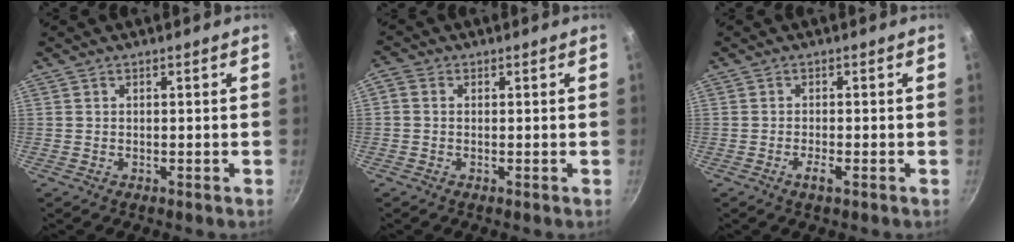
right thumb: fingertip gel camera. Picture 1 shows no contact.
{"total": 2.1, "force": [0.0, 1.7, 1.2], "torque": [-0.030, 0.010, -0.010]}
{"total": 2.0, "force": [-0.9, 0.3, 1.7], "torque": [-0.036, 0.004, -0.021]}